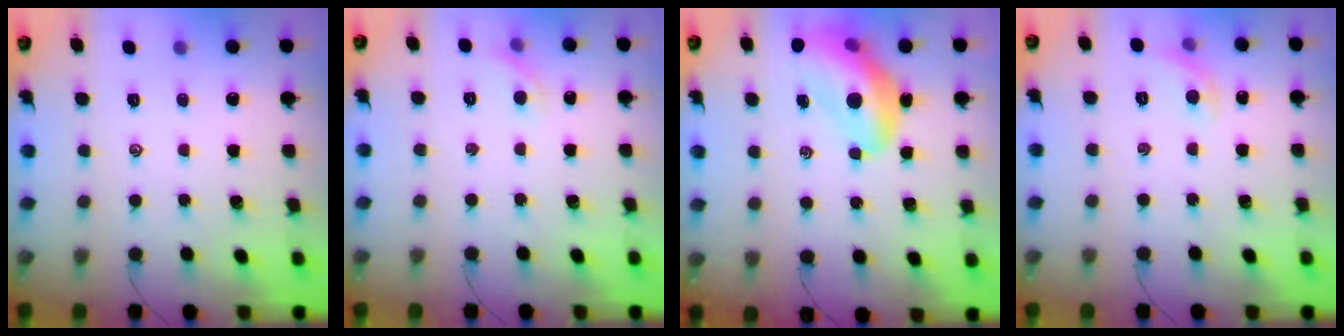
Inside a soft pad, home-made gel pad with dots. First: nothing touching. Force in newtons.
{"total": 5.3, "press": 5.1, "slide": 1.3}
{"total": 15.0, "press": 14.4, "slide": 3.9}
{"total": 5.7, "press": 5.6, "slide": 1.1}